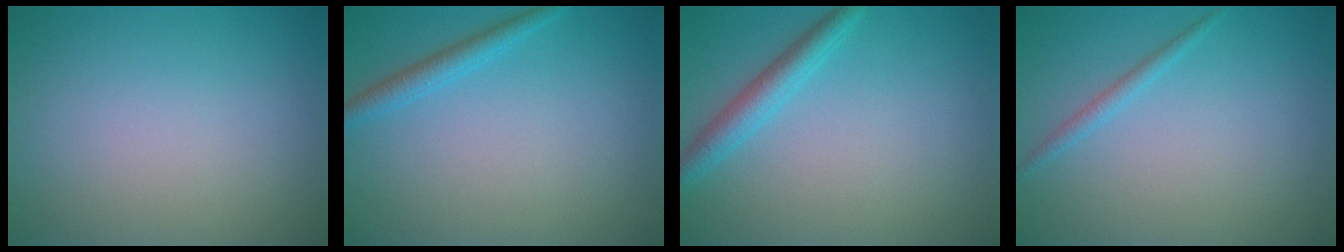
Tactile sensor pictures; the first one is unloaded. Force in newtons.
{"total": 1.9, "press": 1.9, "slide": 0.1}
{"total": 2.7, "press": 2.7, "slide": 0.0}
{"total": 1.0, "press": 1.0, "slide": 0.1}